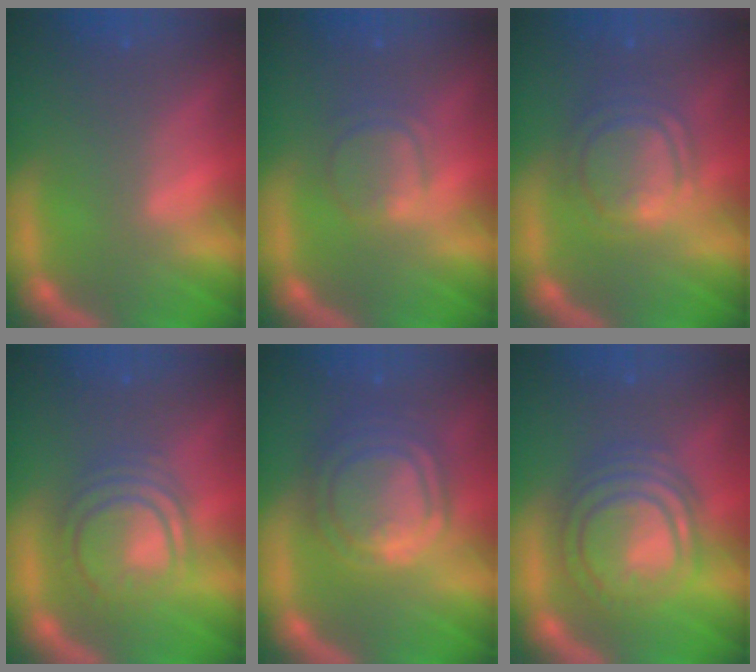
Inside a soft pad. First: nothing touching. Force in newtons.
{"total": 3.0}
{"total": 6.1}
{"total": 6.5}
{"total": 9.1}
{"total": 9.0}